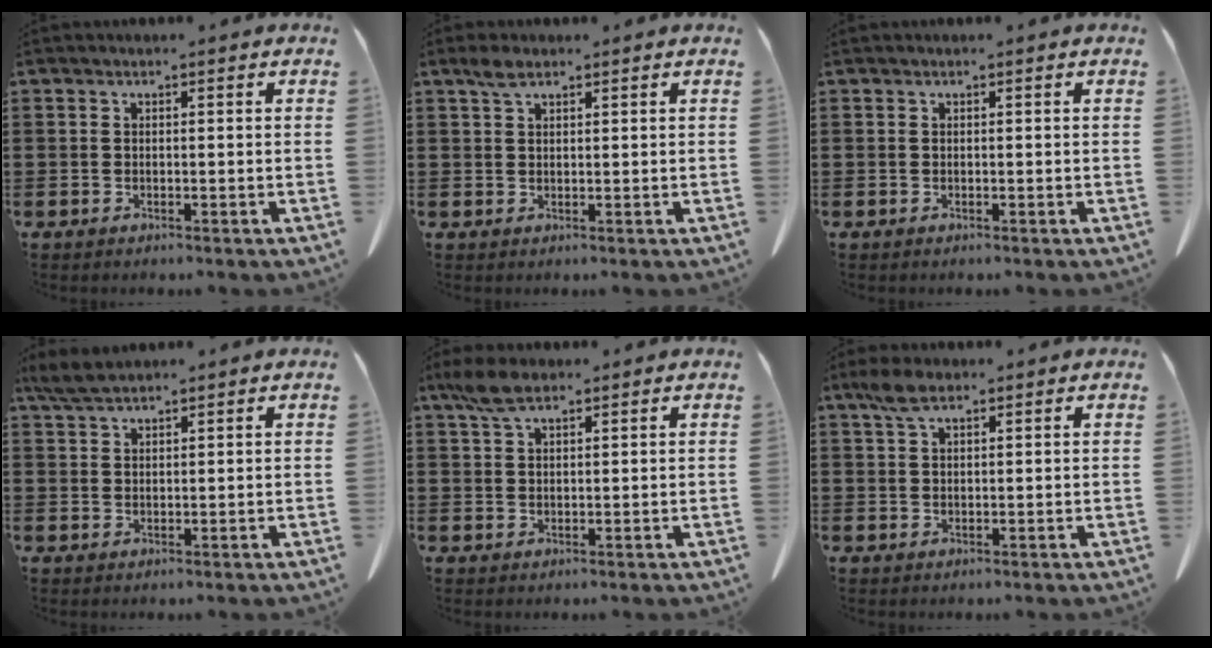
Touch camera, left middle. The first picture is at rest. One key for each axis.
{"total": 2.4, "fx": 1.6, "fy": 0.9, "fz": 1.5, "tx": -0.036, "ty": 0.003, "tz": 0.031}
{"total": 0.0}
{"total": 3.4, "fx": 2.8, "fy": 0.6, "fz": 1.9, "tx": -0.045, "ty": 0.000, "tz": 0.055}
{"total": 4.7, "fx": 3.1, "fy": 1.7, "fz": 3.2, "tx": -0.071, "ty": 0.002, "tz": 0.059}
{"total": 3.8, "fx": 2.4, "fy": 1.4, "fz": 2.6, "tx": -0.058, "ty": 0.005, "tz": 0.043}